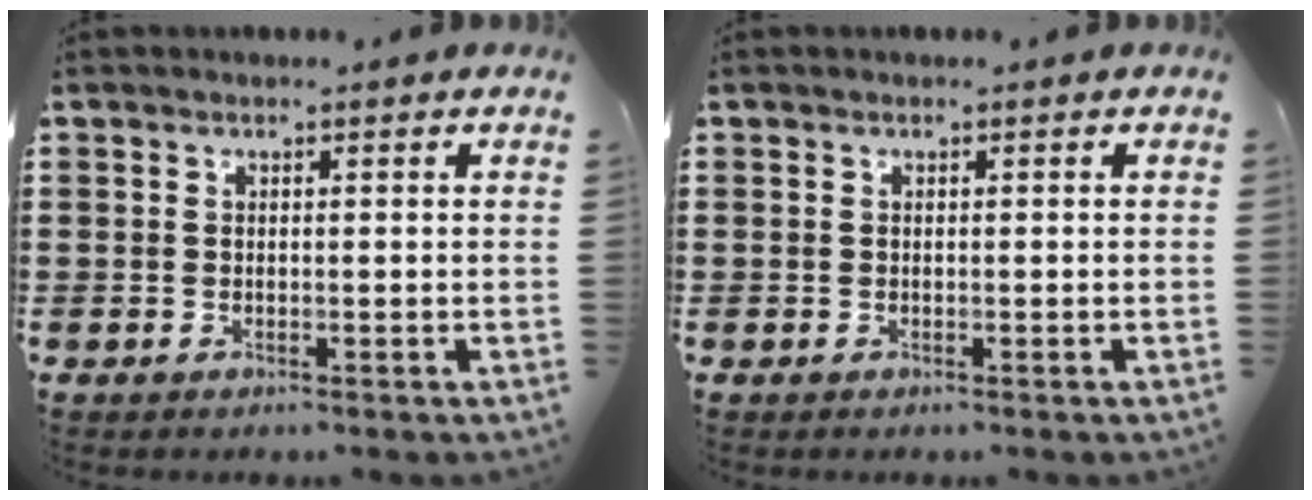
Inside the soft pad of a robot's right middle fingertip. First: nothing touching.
{"total": 0.0}